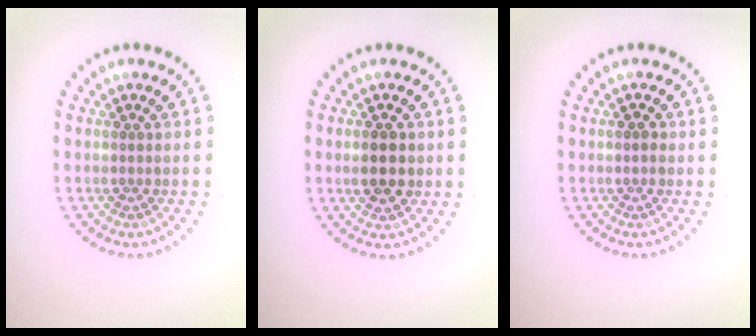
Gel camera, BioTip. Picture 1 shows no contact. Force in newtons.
{"total": 2.7, "press": 2.7, "slide": 0.2}
{"total": 0.8, "press": 0.8, "slide": 0.1}